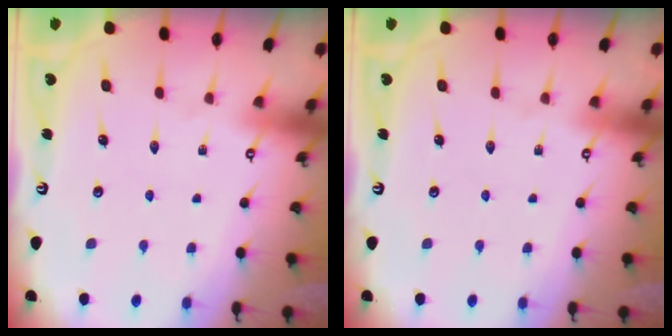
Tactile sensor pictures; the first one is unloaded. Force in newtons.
{"total": 0.0}